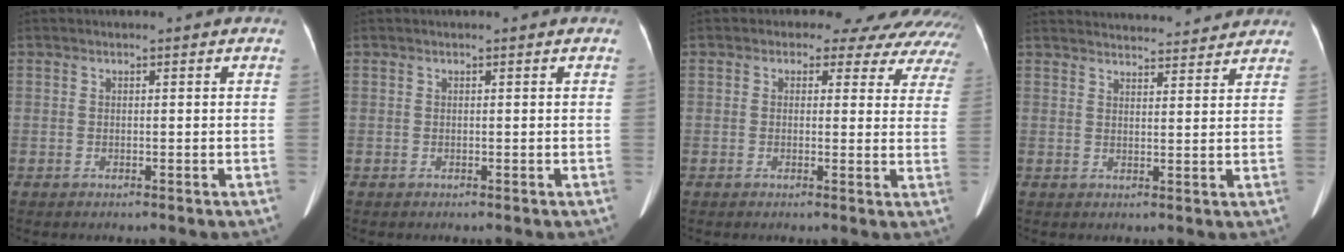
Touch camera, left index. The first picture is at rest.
{"total": 0.0}
{"total": 14.2, "force": [12.3, 6.1, 3.4], "torque": [-0.015, -0.007, 0.104]}
{"total": 16.0, "force": [15.4, 2.5, 3.6], "torque": [-0.047, 0.033, 0.199]}